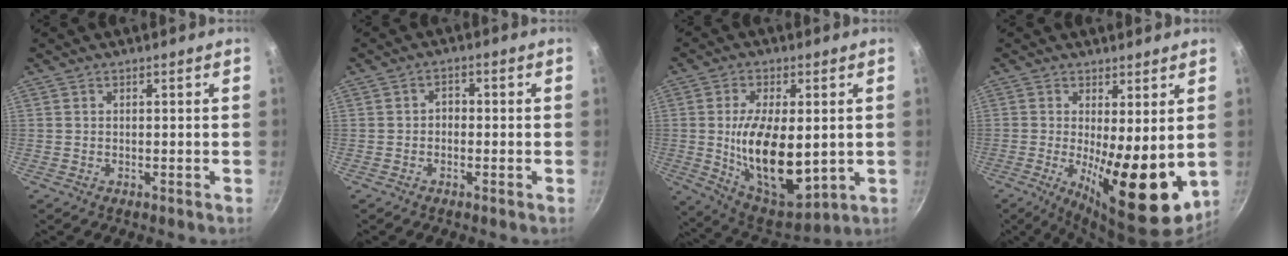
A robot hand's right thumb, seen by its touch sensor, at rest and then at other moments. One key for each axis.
{"total": 1.9, "fx": -0.6, "fy": 1.4, "fz": 1.1, "tx": -0.009, "ty": 0.011, "tz": -0.013}
{"total": 18.1, "fx": -0.2, "fy": 9.1, "fz": 15.6, "tx": -0.253, "ty": -0.020, "tz": 0.014}
{"total": 13.4, "fx": -1.0, "fy": 4.3, "fz": 12.6, "tx": -0.171, "ty": -0.021, "tz": -0.005}